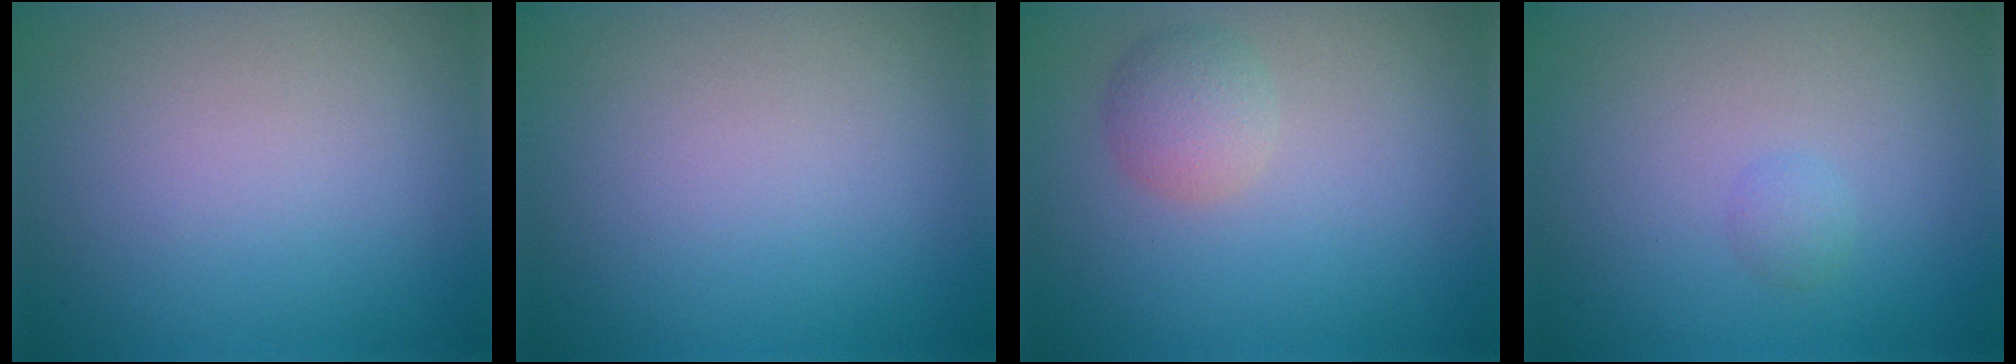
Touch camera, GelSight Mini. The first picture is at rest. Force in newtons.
{"total": 0.0}
{"total": 2.4, "press": 2.4, "slide": 0.1}
{"total": 0.8, "press": 0.8, "slide": 0.0}